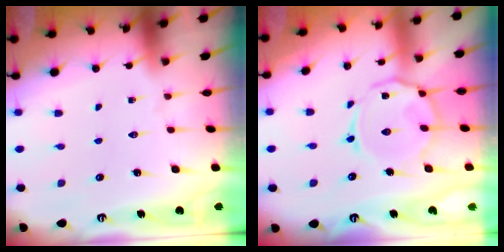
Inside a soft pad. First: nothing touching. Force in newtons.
{"total": 10.3, "press": 10.2, "slide": 1.0}